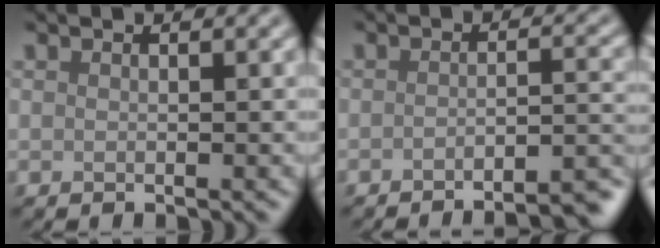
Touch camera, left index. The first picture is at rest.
{"total": 5.3, "force": [-4.2, 1.1, 3.0], "torque": [-0.024, 0.014, -0.053]}